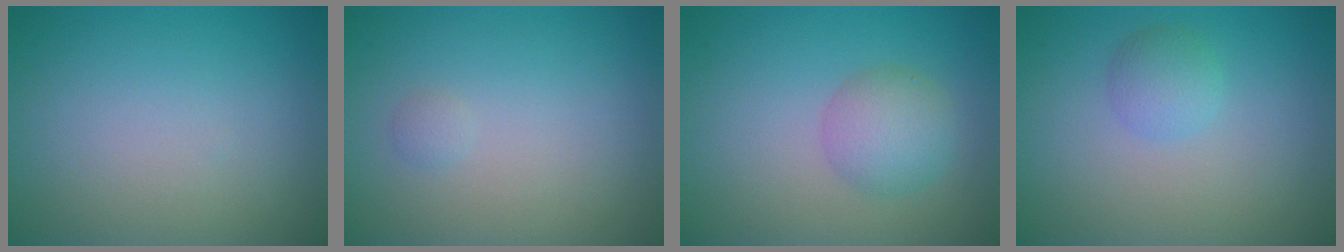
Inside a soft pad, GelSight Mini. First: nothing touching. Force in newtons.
{"total": 0.6, "press": 0.6, "slide": 0.1}
{"total": 3.2, "press": 3.2, "slide": 0.1}
{"total": 1.9, "press": 1.9, "slide": 0.0}